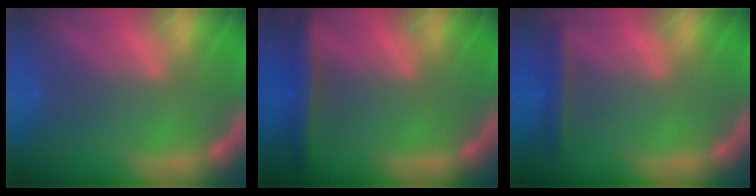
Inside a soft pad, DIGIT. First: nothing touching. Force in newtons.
{"total": 4.0}
{"total": 2.4}